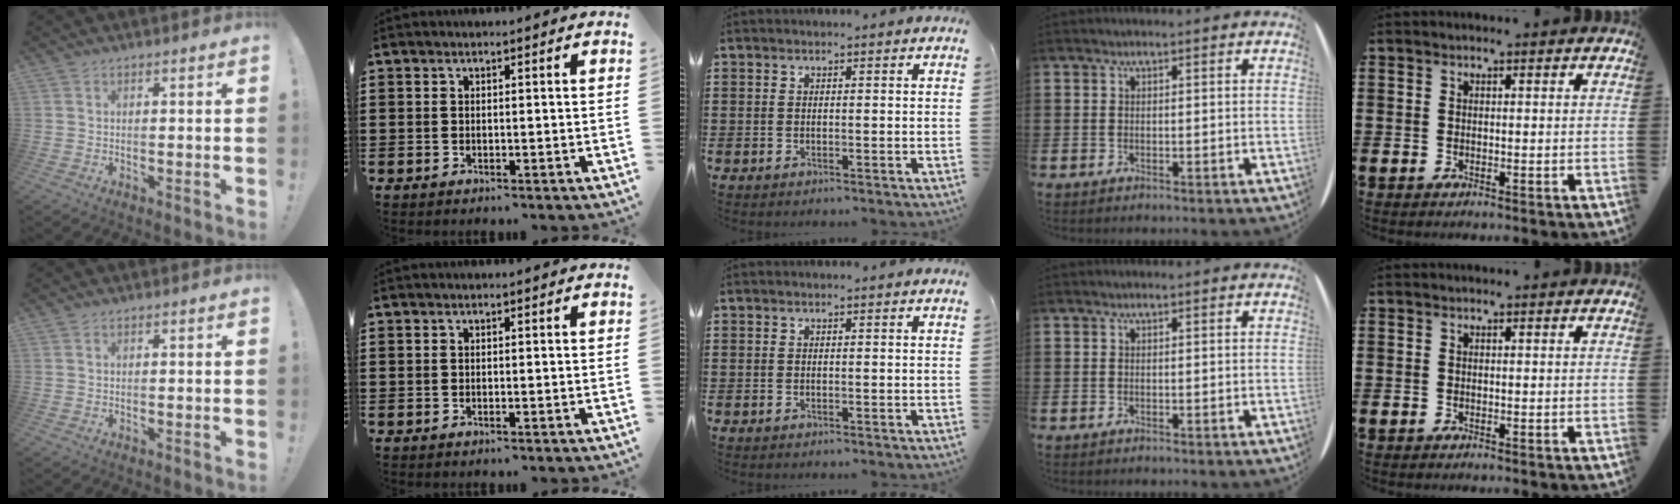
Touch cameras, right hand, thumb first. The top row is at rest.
{}